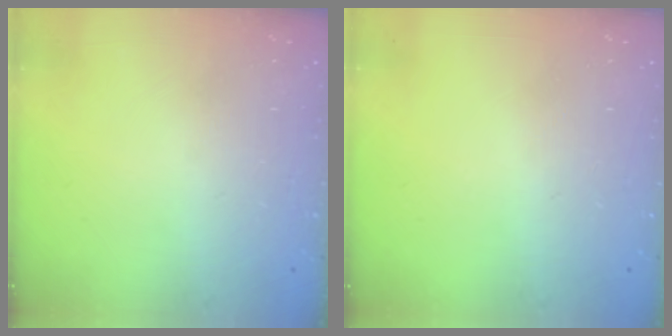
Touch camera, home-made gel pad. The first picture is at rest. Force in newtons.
{"total": 0.0}